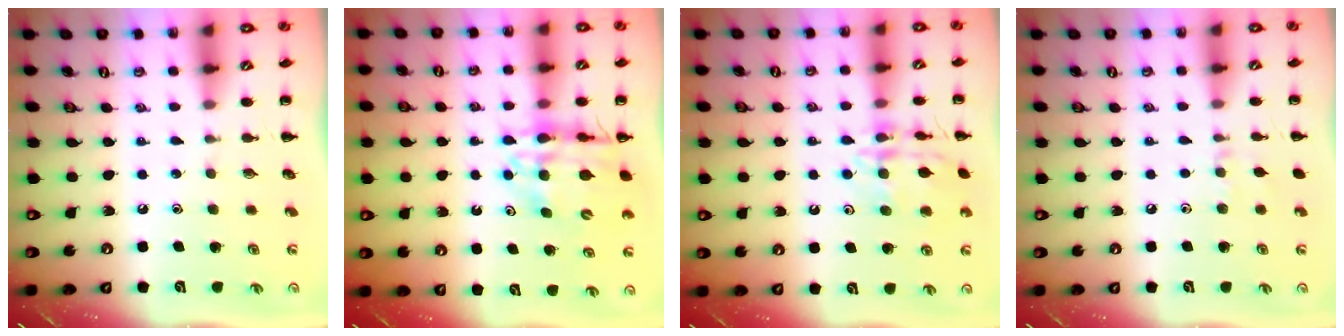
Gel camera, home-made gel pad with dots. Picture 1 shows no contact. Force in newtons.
{"total": 14.0, "press": 13.5, "slide": 3.7}
{"total": 14.6, "press": 14.6, "slide": 0.9}
{"total": 5.6, "press": 5.3, "slide": 1.8}